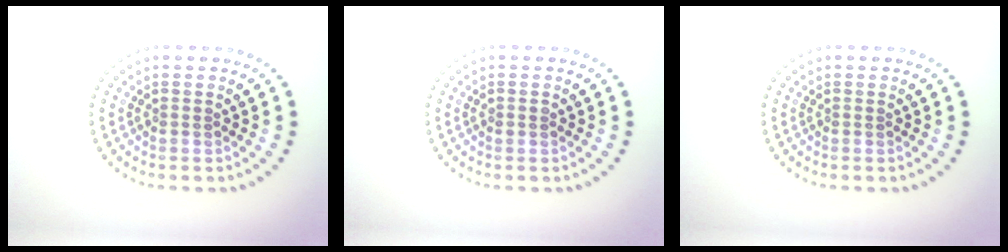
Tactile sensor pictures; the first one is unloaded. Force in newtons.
{"total": 0.6, "press": 0.6, "slide": 0.1}
{"total": 0.0}